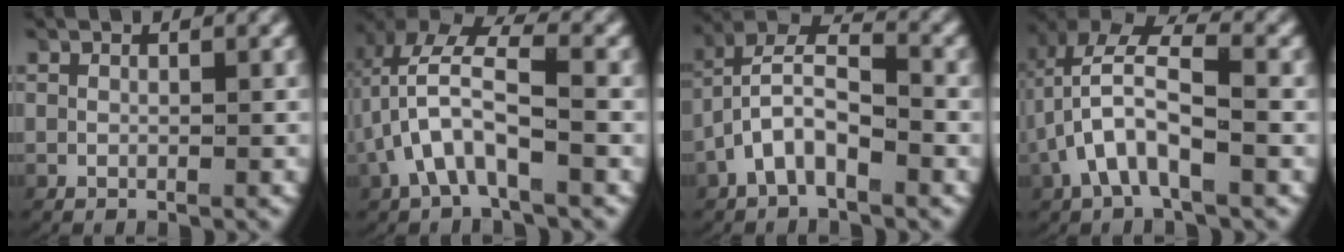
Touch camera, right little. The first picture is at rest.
{"total": 5.2, "force": [0.8, 2.7, 4.4], "torque": [-0.093, 0.002, 0.012]}
{"total": 3.9, "force": [-0.7, 2.7, 2.8], "torque": [-0.058, -0.009, -0.014]}
{"total": 5.9, "force": [0.8, 3.2, 4.8], "torque": [-0.098, 0.001, 0.012]}